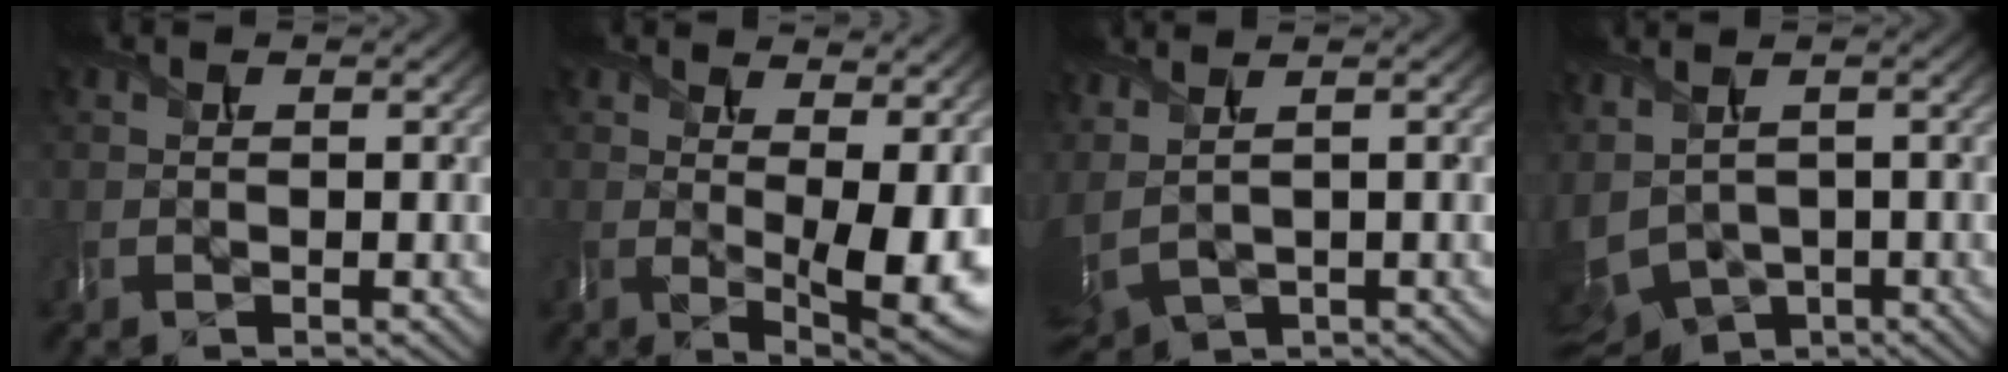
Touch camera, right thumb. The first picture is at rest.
{"total": 11.2, "force": [0.7, 4.2, 10.3], "torque": [-0.141, -0.005, 0.029]}
{"total": 4.9, "force": [2.6, 2.5, 3.4], "torque": [-0.124, 0.011, 0.062]}
{"total": 7.2, "force": [-0.2, 4.7, 5.4], "torque": [-0.157, -0.020, 0.011]}